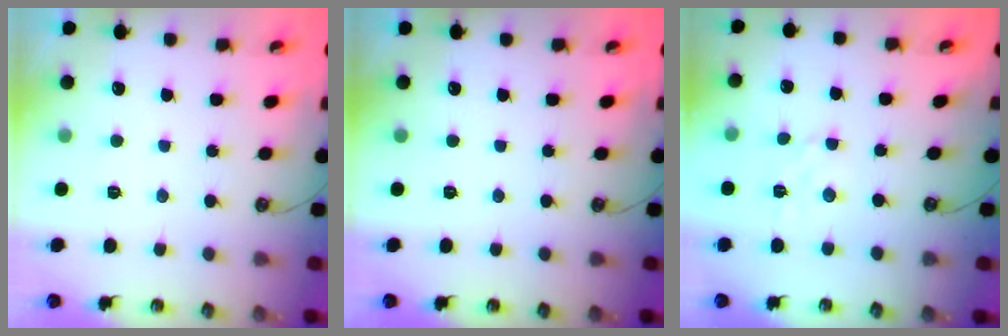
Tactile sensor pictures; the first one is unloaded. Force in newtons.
{"total": 0.0}
{"total": 3.0, "press": 3.0, "slide": 0.5}